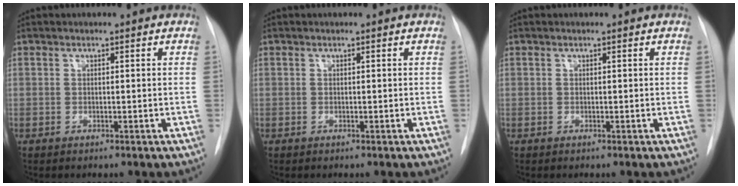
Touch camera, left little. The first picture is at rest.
{"total": 0.0}
{"total": 0.0}